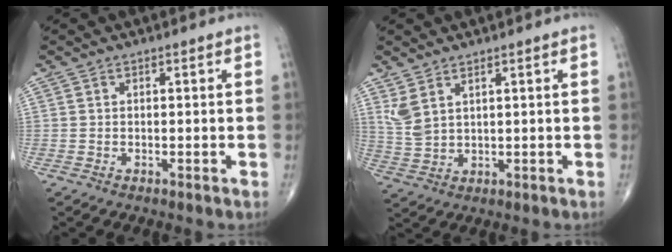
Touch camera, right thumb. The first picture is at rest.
{"total": 4.7, "force": [2.7, 2.0, 3.3], "torque": [-0.074, -0.011, 0.067]}